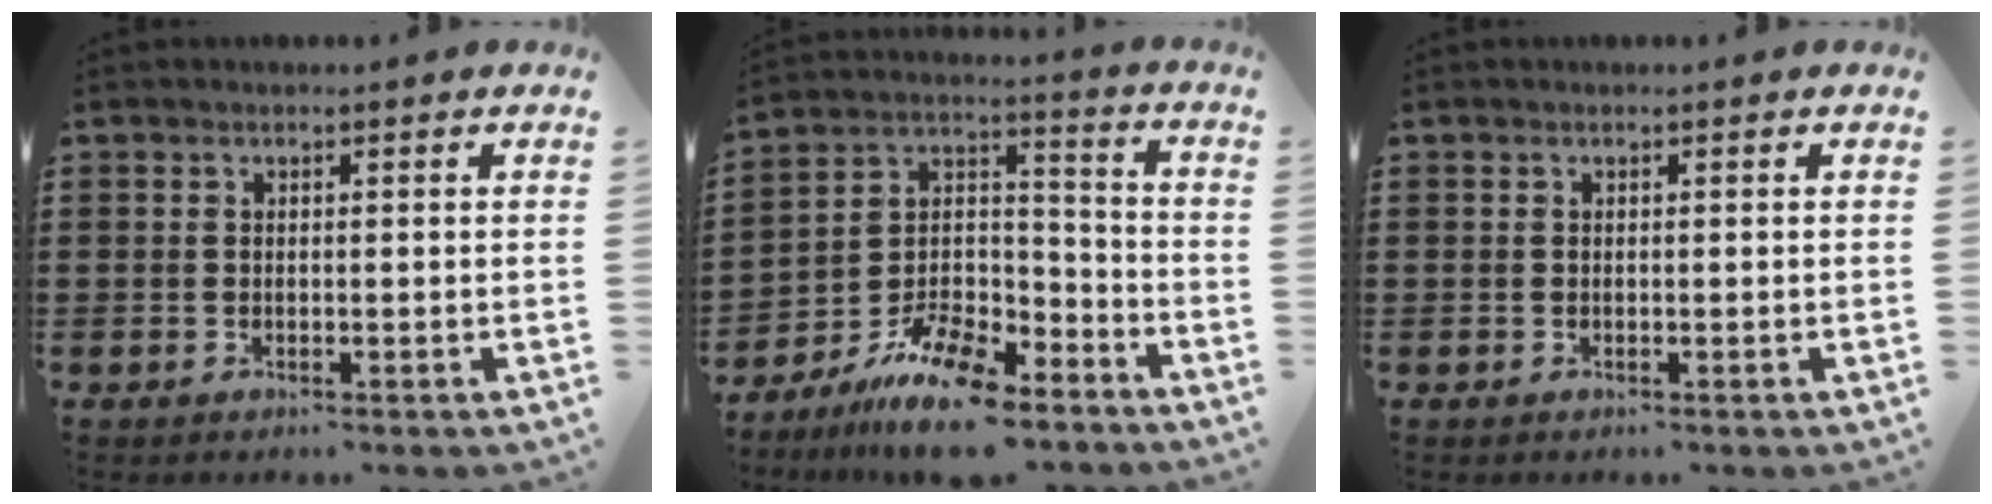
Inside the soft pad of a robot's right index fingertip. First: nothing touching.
{"total": 11.8, "force": [-9.4, 4.2, 5.7], "torque": [-0.109, 0.037, -0.180]}
{"total": 0.0}